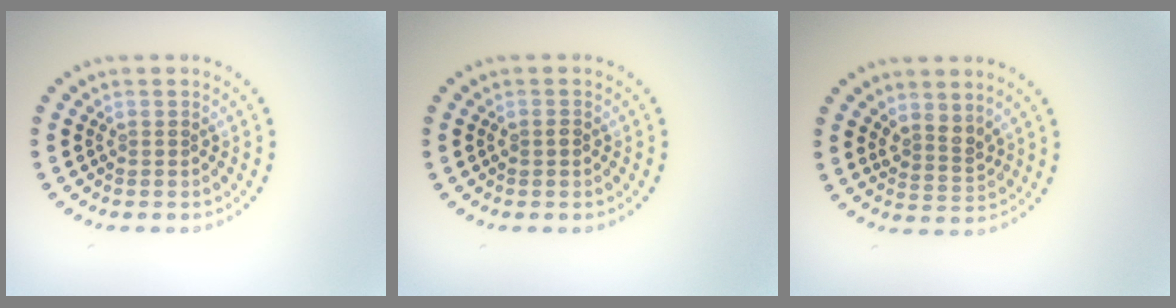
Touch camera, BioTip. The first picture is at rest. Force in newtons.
{"total": 0.9, "press": 0.9, "slide": 0.1}
{"total": 2.1, "press": 1.6, "slide": 1.2}